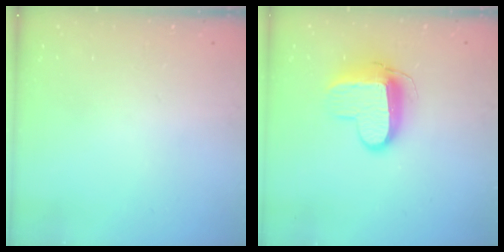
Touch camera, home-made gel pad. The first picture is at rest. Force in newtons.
{"total": 11.1, "press": 11.1, "slide": 1.0}